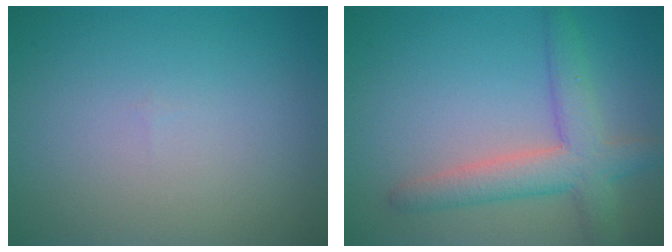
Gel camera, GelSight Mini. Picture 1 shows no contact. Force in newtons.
{"total": 4.9, "press": 4.9, "slide": 0.3}